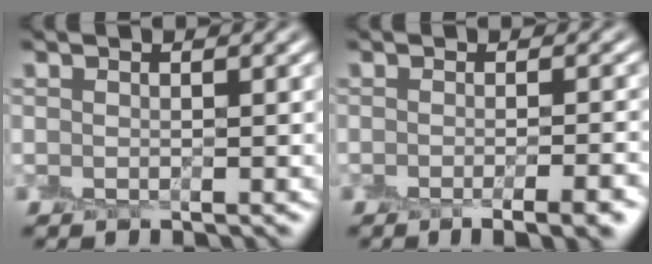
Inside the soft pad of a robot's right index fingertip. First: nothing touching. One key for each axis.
{"total": 5.0, "fx": -2.9, "fy": 1.3, "fz": 3.8, "tx": -0.032, "ty": -0.002, "tz": -0.031}